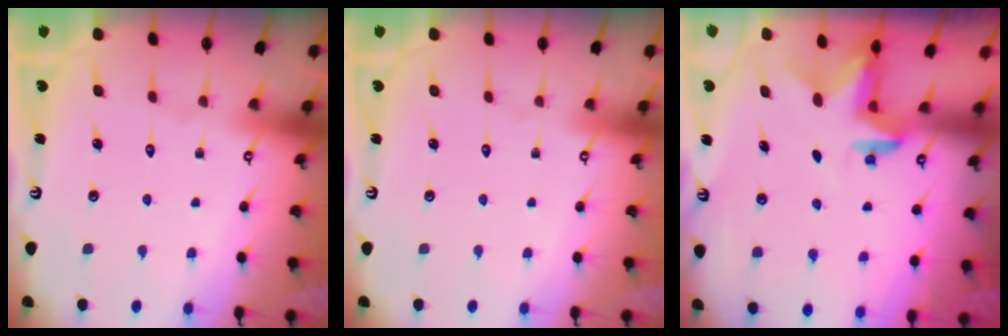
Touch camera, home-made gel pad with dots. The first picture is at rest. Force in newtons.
{"total": 0.0}
{"total": 2.3, "press": 2.3, "slide": 0.4}